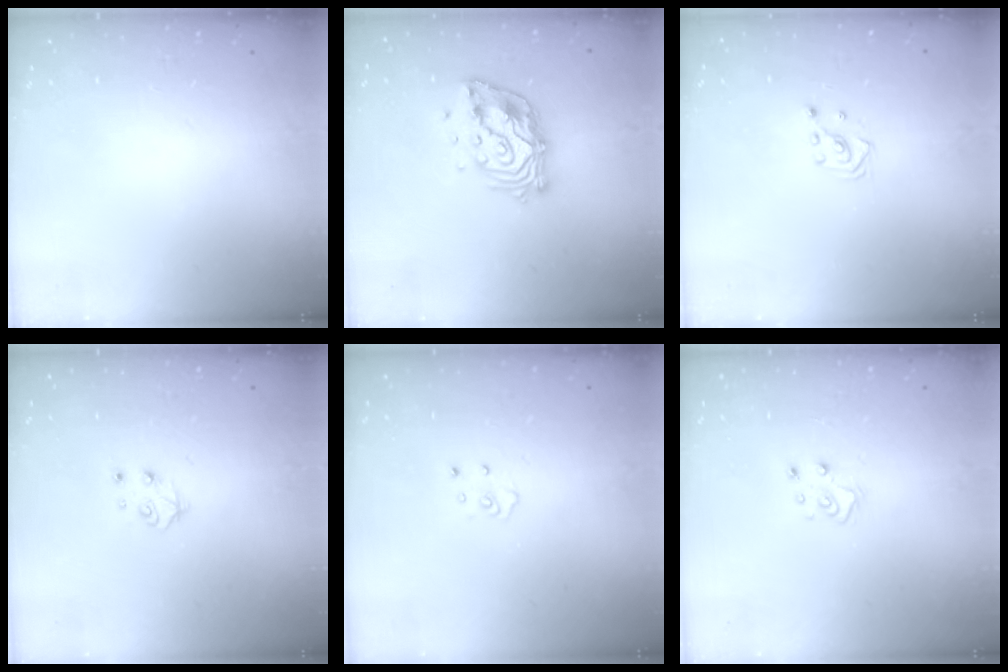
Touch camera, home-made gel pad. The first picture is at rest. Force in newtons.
{"total": 13.7, "press": 13.7, "slide": 1.2}
{"total": 2.8, "press": 2.8, "slide": 0.3}
{"total": 5.0, "press": 4.9, "slide": 0.5}
{"total": 3.8, "press": 3.8, "slide": 0.3}
{"total": 6.3, "press": 6.3, "slide": 0.3}